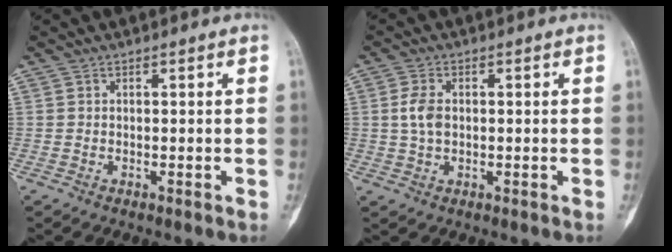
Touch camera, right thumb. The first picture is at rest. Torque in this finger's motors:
{"motor_torque": [-0.02, 0.03, 0.26, -0.13, 0.12]}